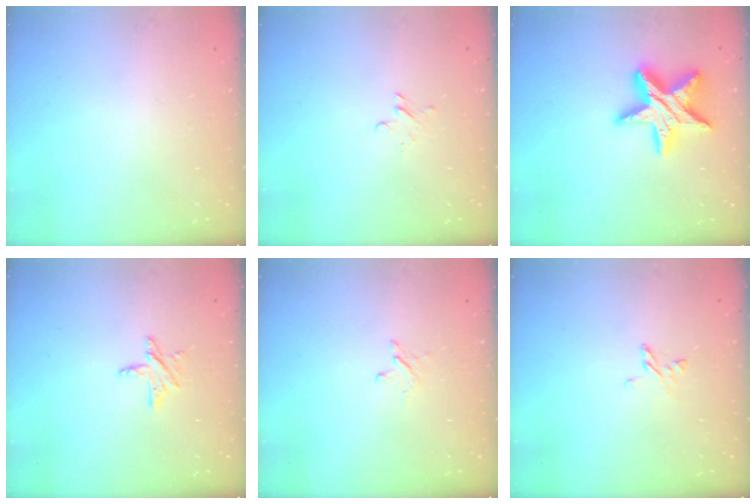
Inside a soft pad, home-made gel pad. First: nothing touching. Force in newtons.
{"total": 2.2, "press": 2.2, "slide": 0.2}
{"total": 17.4, "press": 17.4, "slide": 0.8}
{"total": 5.1, "press": 5.1, "slide": 0.4}
{"total": 2.5, "press": 2.5, "slide": 0.3}
{"total": 3.6, "press": 3.6, "slide": 0.4}